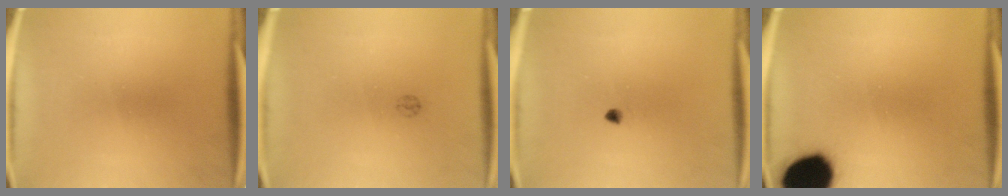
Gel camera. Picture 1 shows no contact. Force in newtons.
{"total": 1.0}
{"total": 1.1}
{"total": 18.6}